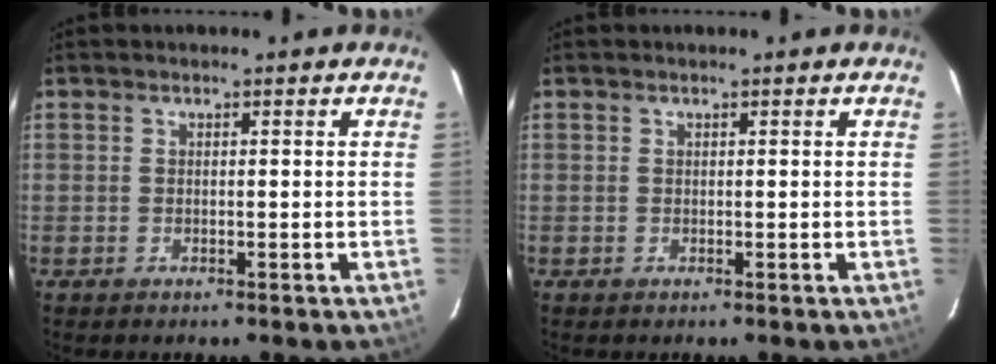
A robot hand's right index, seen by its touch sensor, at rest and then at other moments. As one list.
[{"total": 0.0}]